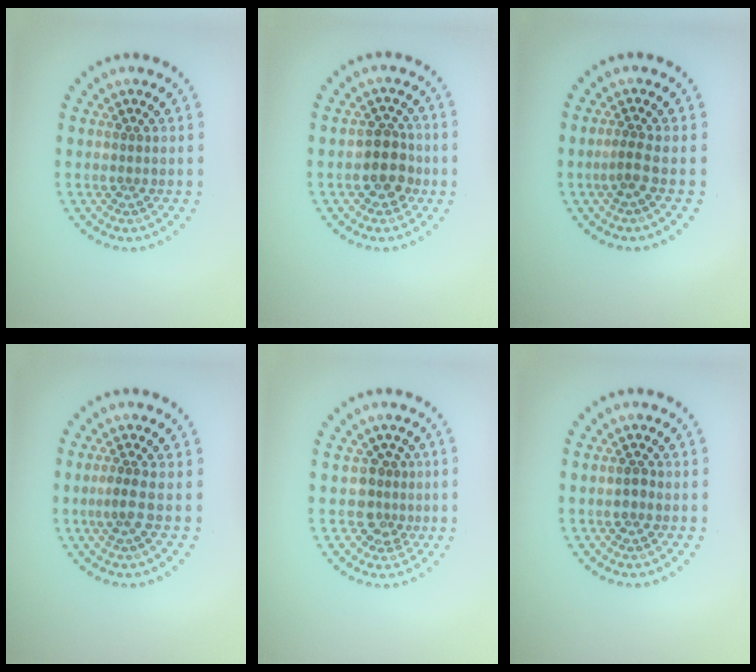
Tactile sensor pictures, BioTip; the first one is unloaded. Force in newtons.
{"total": 2.9, "press": 2.8, "slide": 0.9}
{"total": 1.5, "press": 1.0, "slide": 1.1}
{"total": 1.8, "press": 1.2, "slide": 1.3}
{"total": 2.4, "press": 1.9, "slide": 1.5}
{"total": 1.0, "press": 1.0, "slide": 0.2}